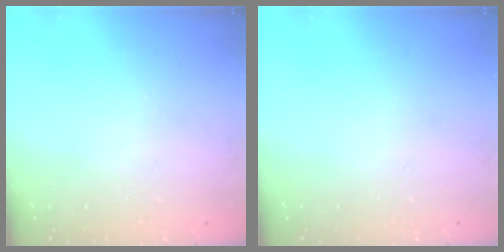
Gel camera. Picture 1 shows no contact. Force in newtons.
{"total": 0.0}